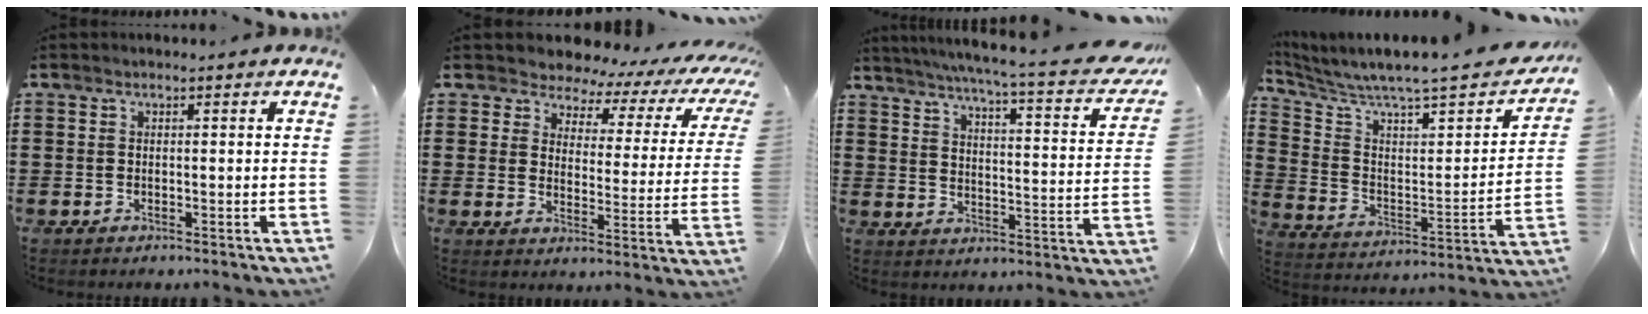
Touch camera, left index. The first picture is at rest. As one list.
[{"total": 4.6, "force": [4.1, 1.9, 0.7], "torque": [-0.037, -0.031, 0.064]}, {"total": 5.8, "force": [4.7, -0.5, 3.3], "torque": [-0.077, -0.043, 0.073]}, {"total": 5.7, "force": [4.7, 0.5, 3.1], "torque": [-0.085, -0.045, 0.073]}]